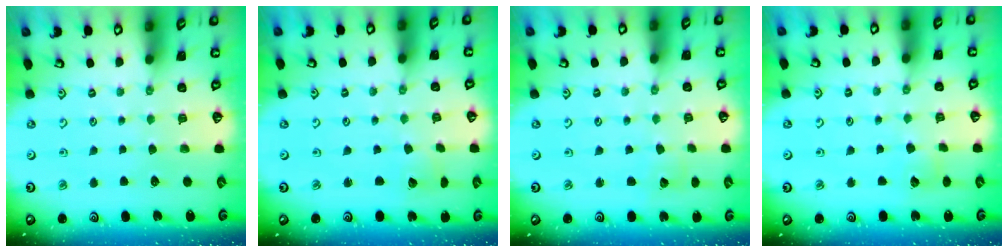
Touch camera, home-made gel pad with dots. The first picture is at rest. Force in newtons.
{"total": 3.3, "press": 3.3, "slide": 0.2}
{"total": 2.9, "press": 2.9, "slide": 0.3}
{"total": 3.7, "press": 3.7, "slide": 0.3}